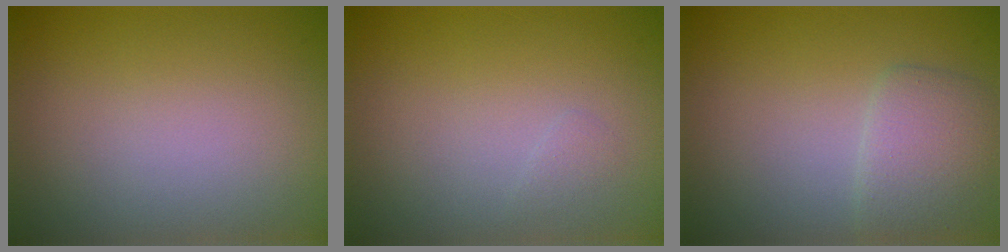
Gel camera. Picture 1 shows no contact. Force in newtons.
{"total": 0.5, "press": 0.5, "slide": 0.0}
{"total": 2.7, "press": 2.7, "slide": 0.1}